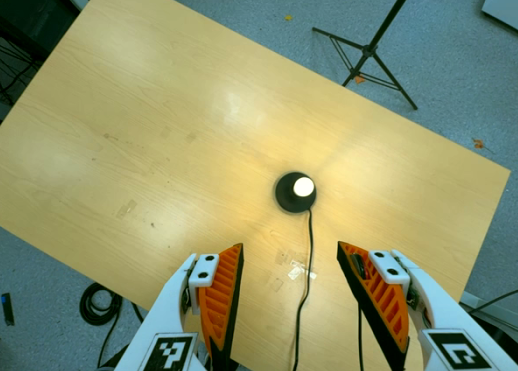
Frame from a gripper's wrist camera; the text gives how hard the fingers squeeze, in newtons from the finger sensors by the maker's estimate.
{"total": 0.0}